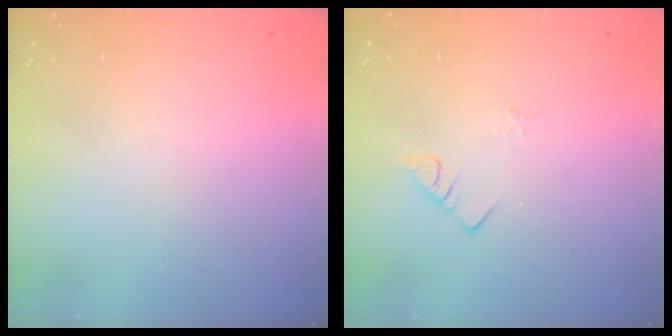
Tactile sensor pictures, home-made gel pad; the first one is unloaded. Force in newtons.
{"total": 2.8, "press": 2.8, "slide": 0.4}